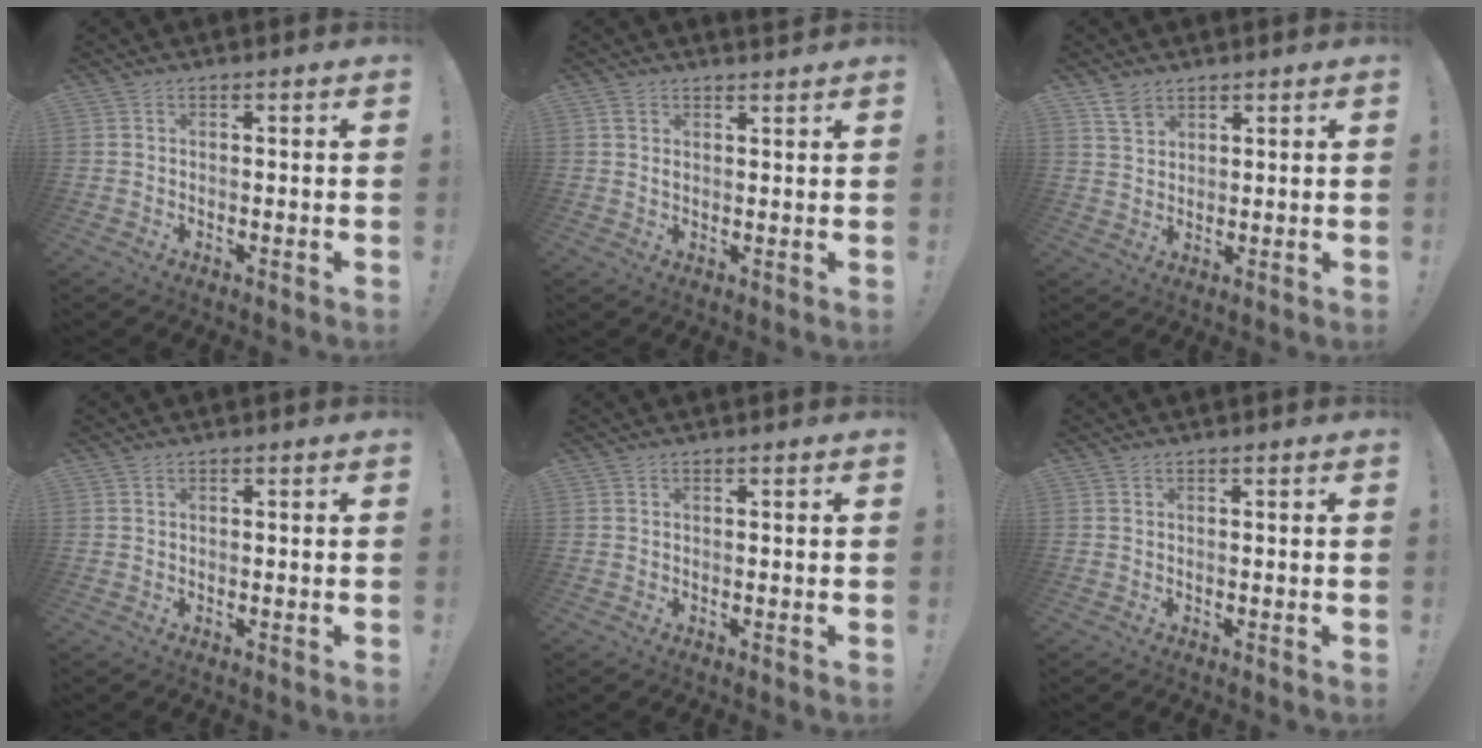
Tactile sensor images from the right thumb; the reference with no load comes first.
{"total": 1.8, "force": [1.6, 0.5, 0.6], "torque": [-0.001, -0.013, 0.028]}
{"total": 4.4, "force": [3.4, 2.4, 1.5], "torque": [-0.020, -0.020, 0.064]}
{"total": 0.0}
{"total": 0.0}
{"total": 0.0}